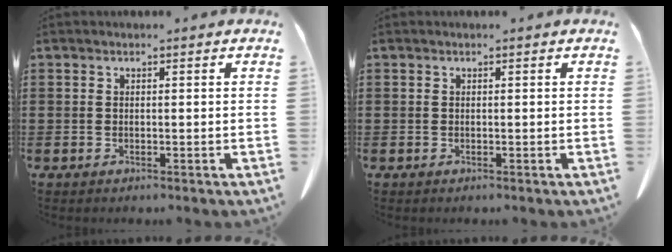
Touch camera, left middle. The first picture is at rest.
{"total": 0.0}